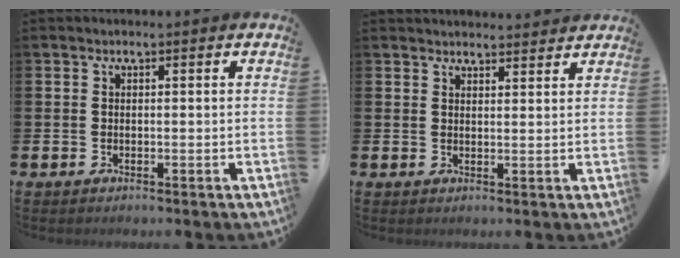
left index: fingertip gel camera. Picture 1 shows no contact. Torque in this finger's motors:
{"motor_torque": [1.01, -1.13, 0.13, 0.03]}